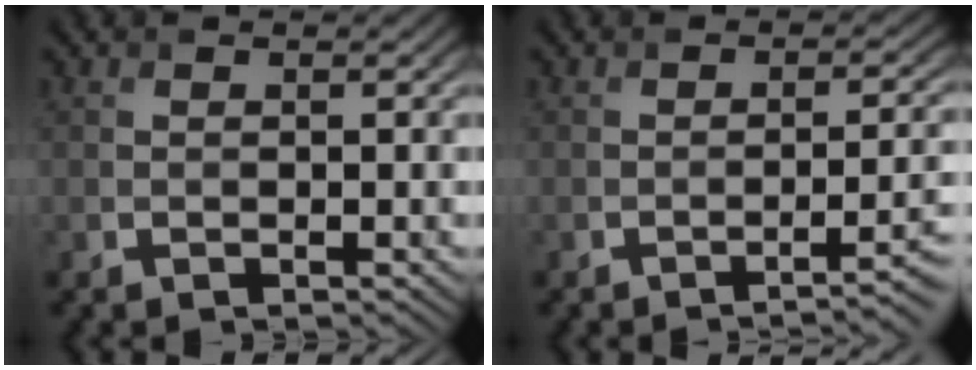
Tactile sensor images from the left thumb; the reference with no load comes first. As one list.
[{"total": 4.3, "force": [-2.3, 1.1, 3.4], "torque": [-0.033, 0.004, -0.039]}]